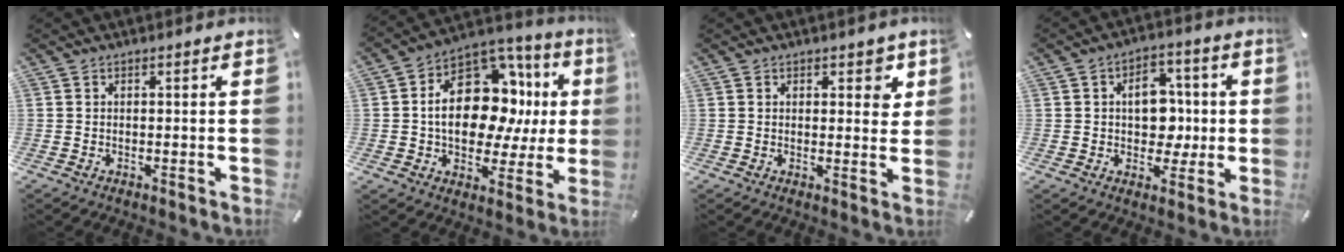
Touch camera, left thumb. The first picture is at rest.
{"total": 20.9, "force": [2.9, 13.7, 15.5], "torque": [-0.249, -0.016, 0.053]}
{"total": 4.0, "force": [2.1, 2.5, 2.4], "torque": [-0.010, -0.010, 0.029]}
{"total": 10.5, "force": [0.5, 8.0, 6.7], "torque": [-0.078, 0.006, 0.006]}